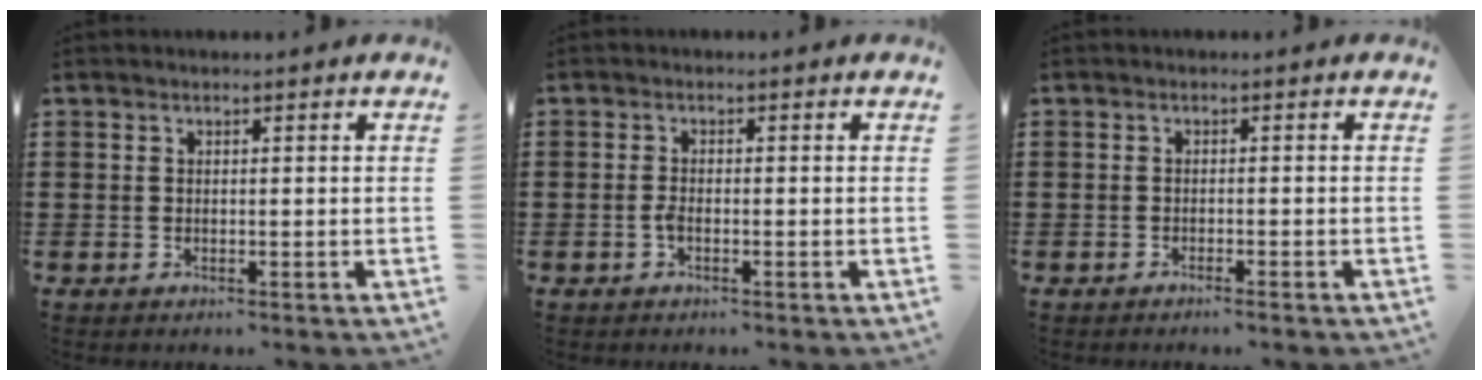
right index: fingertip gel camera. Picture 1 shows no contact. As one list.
[{"total": 1.3, "force": [-0.6, 0.4, 1.1], "torque": [-0.030, -0.004, -0.013]}, {"total": 1.0, "force": [-0.9, -0.2, 0.3], "torque": [-0.005, 0.000, -0.019]}]